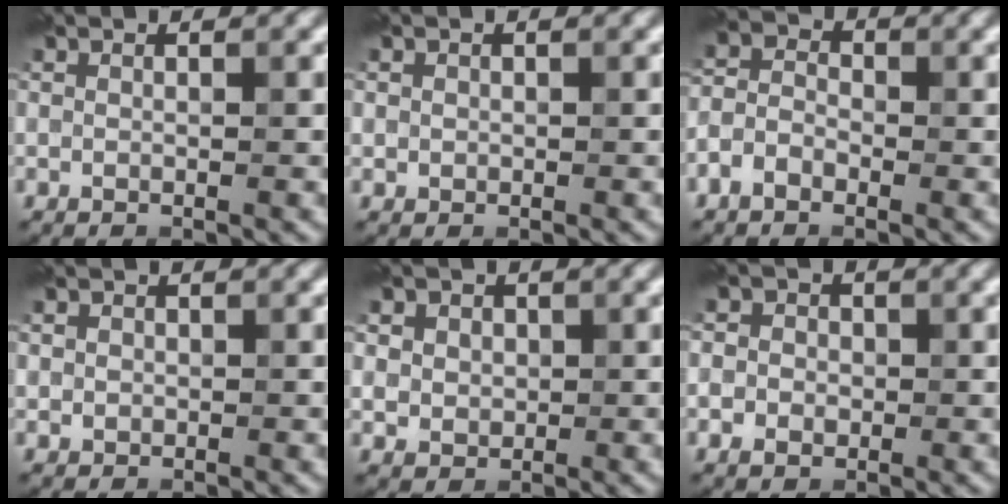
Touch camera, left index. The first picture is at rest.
{"total": 0.6, "force": [0.1, 0.6, 0.0], "torque": [0.006, -0.003, 0.001]}
{"total": 2.7, "force": [-1.4, 1.8, 1.4], "torque": [-0.028, 0.005, -0.040]}
{"total": 1.1, "force": [0.2, 1.1, 0.2], "torque": [0.008, -0.005, 0.003]}
{"total": 4.9, "force": [1.7, 3.9, 2.3], "torque": [-0.050, 0.019, 0.014]}
{"total": 3.5, "force": [0.2, 3.2, 1.5], "torque": [-0.004, 0.007, -0.022]}